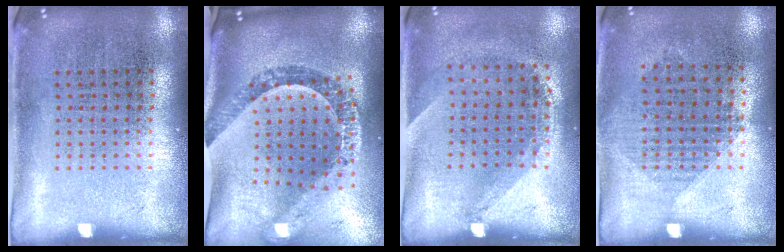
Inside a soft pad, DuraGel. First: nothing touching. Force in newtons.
{"total": 2.1, "press": 1.8, "slide": 1.2}
{"total": 1.3, "press": 0.9, "slide": 0.9}
{"total": 0.9, "press": 0.9, "slide": 0.4}